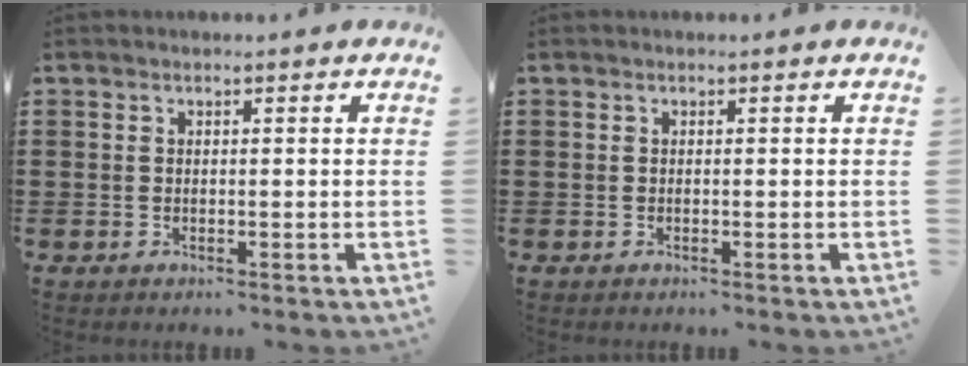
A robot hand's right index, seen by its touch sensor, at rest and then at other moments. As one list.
[{"total": 0.0}]